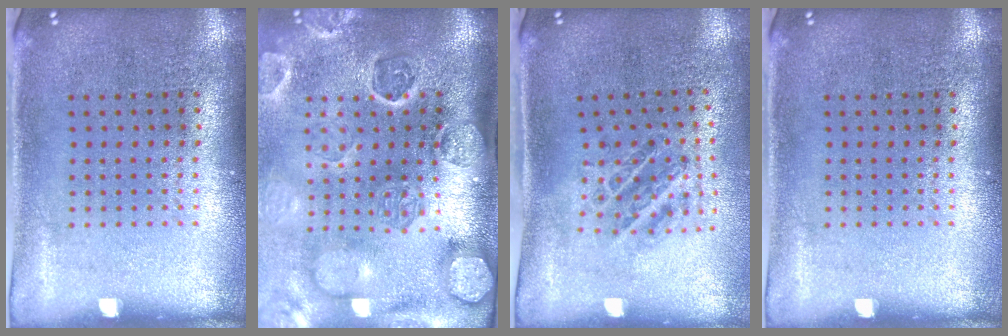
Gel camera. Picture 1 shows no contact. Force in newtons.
{"total": 4.5, "press": 3.5, "slide": 2.7}
{"total": 1.0, "press": 1.0, "slide": 0.2}
{"total": 0.0}